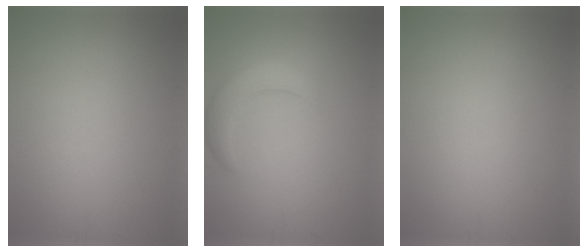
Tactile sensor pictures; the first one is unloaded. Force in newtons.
{"total": 3.1, "press": 3.1, "slide": 0.3}
{"total": 0.0}